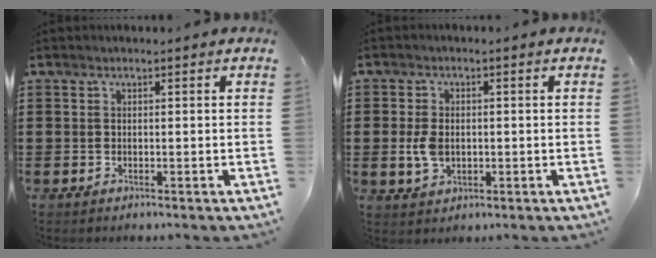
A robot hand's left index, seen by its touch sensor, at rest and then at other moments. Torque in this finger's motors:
{"motor_torque": [0.18, 0.16, 0.37, 0.08]}